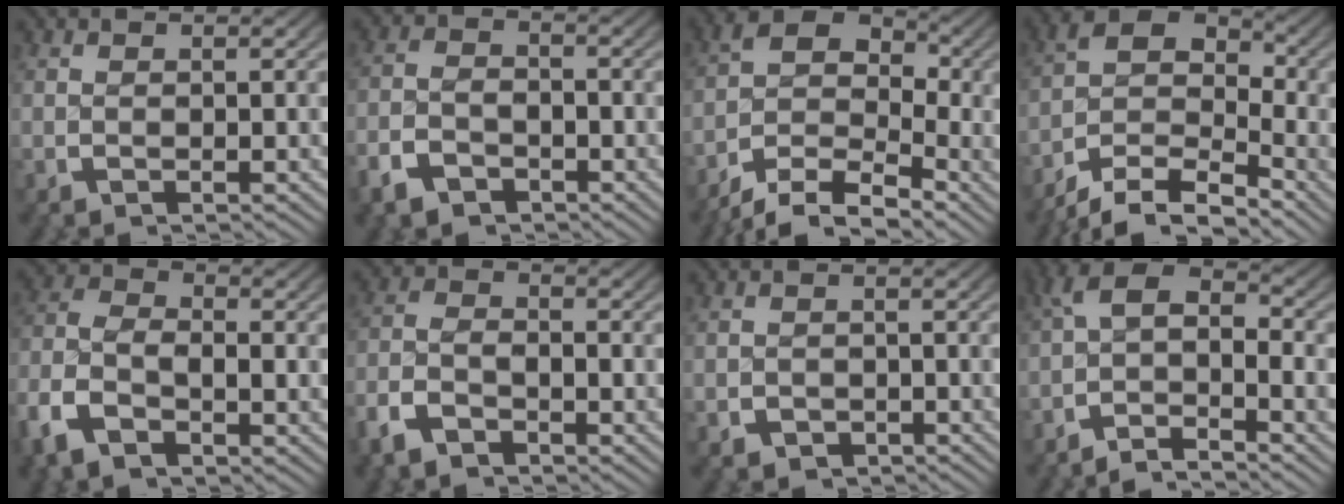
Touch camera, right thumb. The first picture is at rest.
{"total": 3.9, "force": [-2.7, 2.5, 1.5], "torque": [-0.027, -0.010, -0.045]}
{"total": 9.9, "force": [-2.8, 6.7, 6.7], "torque": [-0.108, -0.014, -0.059]}
{"total": 10.4, "force": [-3.8, 6.8, 6.9], "torque": [-0.120, -0.023, -0.067]}
{"total": 7.0, "force": [-1.6, 5.0, 4.7], "torque": [-0.114, -0.020, -0.025]}
{"total": 3.8, "force": [-2.1, 2.5, 2.0], "torque": [-0.048, -0.006, -0.039]}
{"total": 2.2, "force": [-1.3, 1.7, 0.6], "torque": [-0.009, -0.015, -0.013]}
{"total": 5.7, "force": [-0.8, 3.5, 4.4], "torque": [-0.072, -0.008, -0.023]}